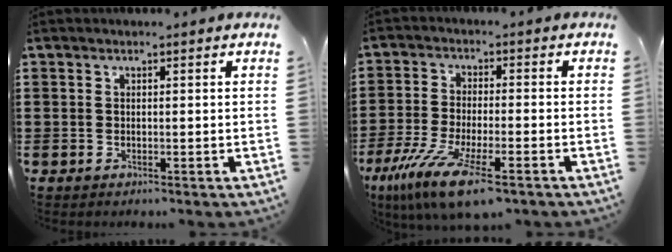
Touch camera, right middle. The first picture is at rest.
{"total": 10.5, "force": [-6.8, 2.0, 7.7], "torque": [-0.164, -0.007, -0.129]}